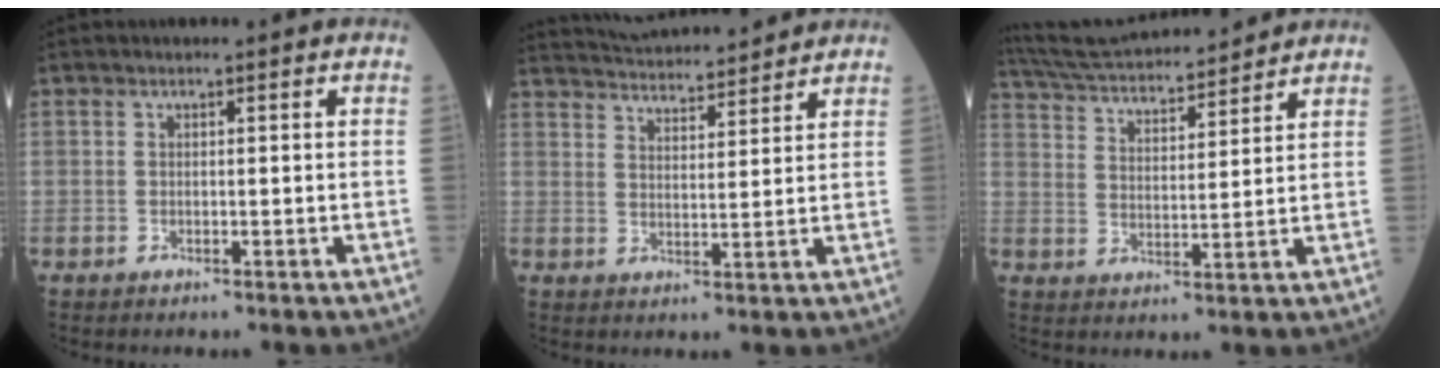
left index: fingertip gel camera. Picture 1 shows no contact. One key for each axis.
{"total": 14.0, "fx": 13.4, "fy": 1.4, "fz": 3.9, "tx": -0.074, "ty": 0.025, "tz": 0.203}
{"total": 16.5, "fx": 15.5, "fy": 1.7, "fz": 5.4, "tx": -0.103, "ty": 0.030, "tz": 0.252}